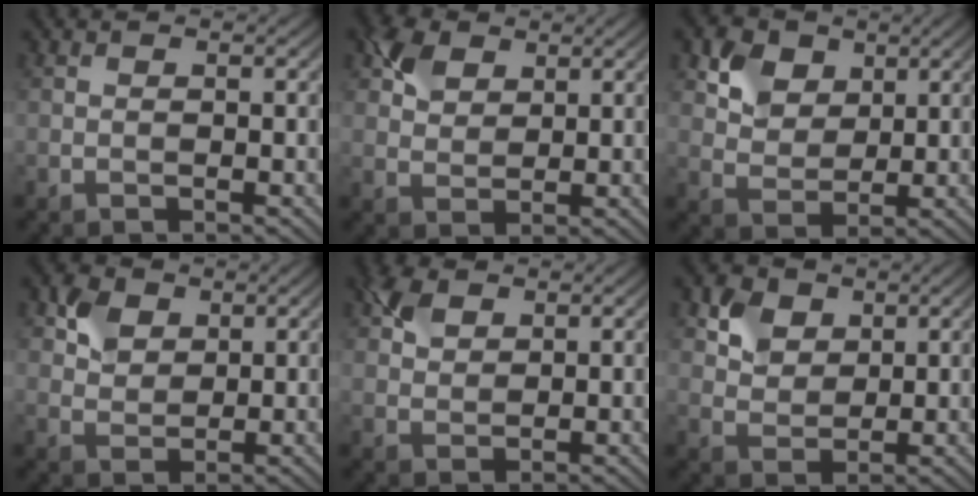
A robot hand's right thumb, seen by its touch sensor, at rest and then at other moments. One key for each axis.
{"total": 4.1, "fx": 2.3, "fy": 2.8, "fz": 1.9, "tx": -0.041, "ty": 0.004, "tz": 0.045}
{"total": 6.0, "fx": 3.2, "fy": 4.2, "fz": 2.9, "tx": -0.074, "ty": -0.009, "tz": 0.062}
{"total": 3.9, "fx": 2.0, "fy": 2.8, "fz": 1.8, "tx": -0.043, "ty": 0.003, "tz": 0.037}
{"total": 3.6, "fx": 2.2, "fy": 2.2, "fz": 1.8, "tx": -0.044, "ty": 0.005, "tz": 0.045}
{"total": 4.8, "fx": 2.5, "fy": 3.4, "fz": 2.3, "tx": -0.058, "ty": 0.000, "tz": 0.046}